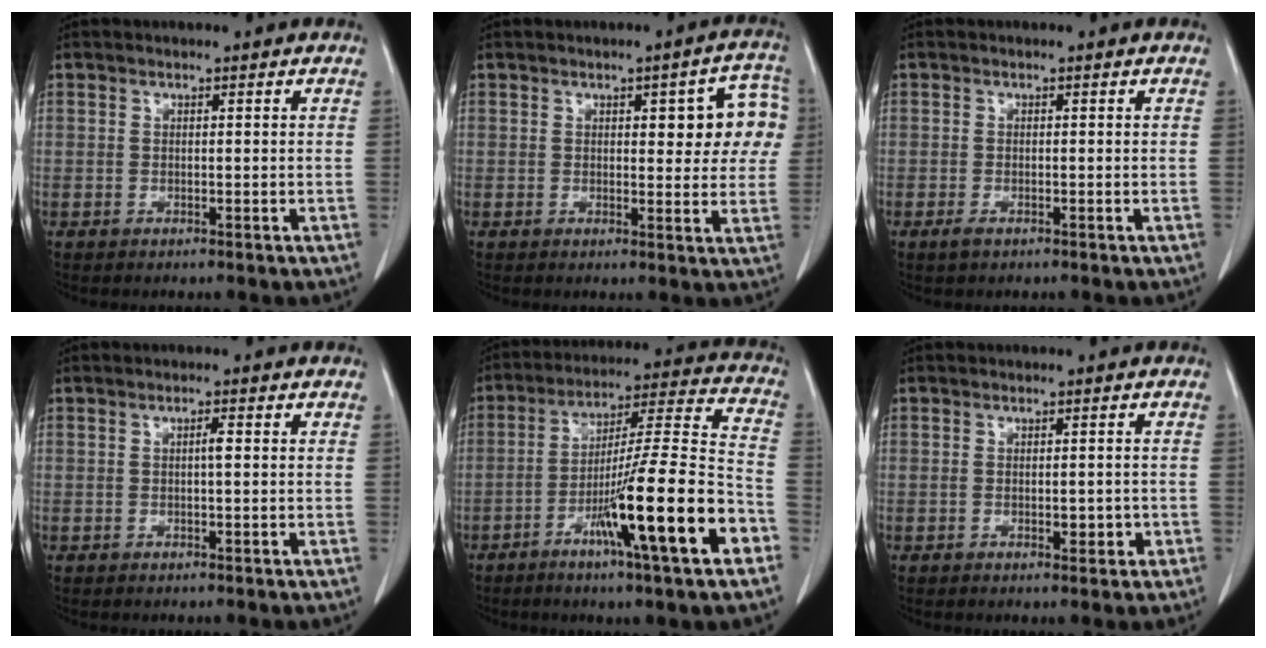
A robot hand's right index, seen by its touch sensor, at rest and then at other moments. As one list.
[{"total": 8.5, "force": [2.1, 3.0, 7.7], "torque": [-0.075, 0.020, 0.021]}, {"total": 1.1, "force": [-0.6, 0.4, 0.8], "torque": [-0.018, -0.002, -0.008]}, {"total": 1.1, "force": [0.0, 0.1, 1.1], "torque": [-0.020, 0.002, 0.000]}, {"total": 19.6, "force": [-8.2, -0.2, 17.8], "torque": [-0.276, -0.015, -0.135]}, {"total": 2.2, "force": [-0.7, 1.1, 1.8], "torque": [-0.027, 0.002, -0.003]}]